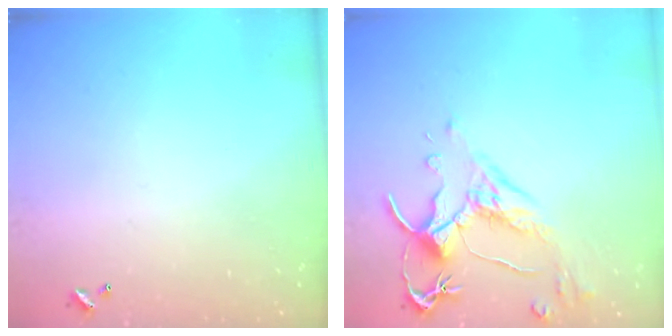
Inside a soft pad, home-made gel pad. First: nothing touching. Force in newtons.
{"total": 2.5, "press": 2.1, "slide": 1.4}